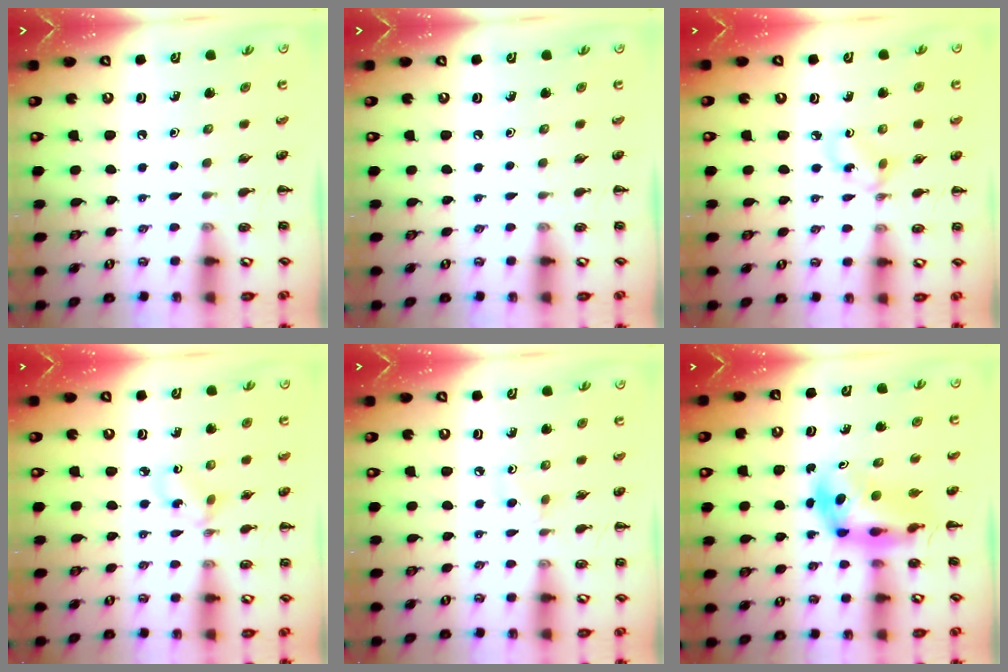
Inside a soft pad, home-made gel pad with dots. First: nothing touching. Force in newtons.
{"total": 0.0}
{"total": 2.4, "press": 2.4, "slide": 0.6}
{"total": 1.4, "press": 1.3, "slide": 0.6}
{"total": 2.6, "press": 2.4, "slide": 1.1}
{"total": 5.0, "press": 4.8, "slide": 1.3}